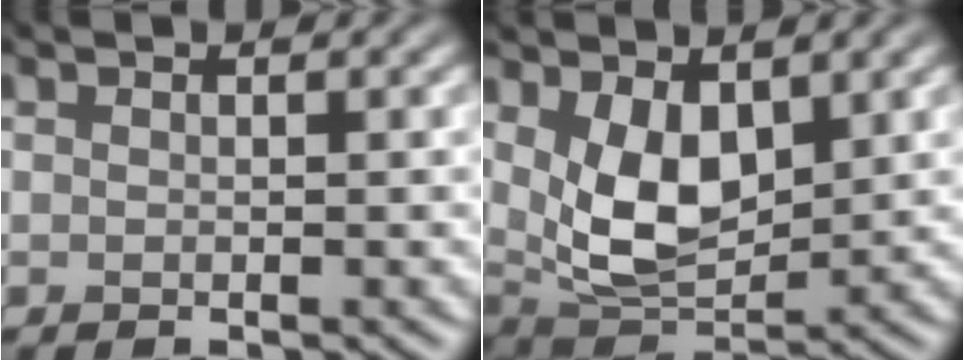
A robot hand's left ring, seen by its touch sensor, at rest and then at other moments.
{"total": 5.6, "force": [1.1, 3.0, 4.6], "torque": [-0.089, -0.016, 0.027]}